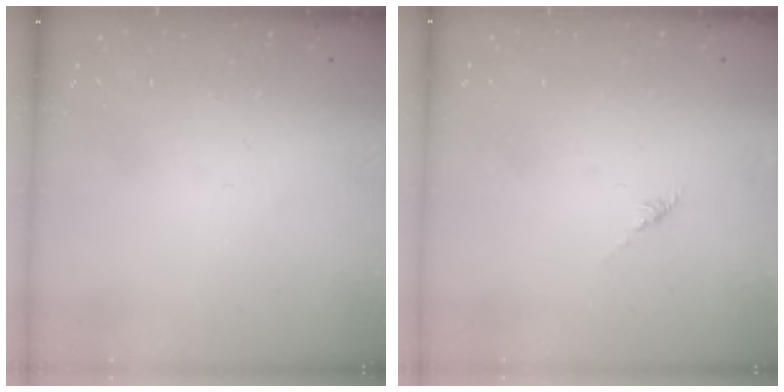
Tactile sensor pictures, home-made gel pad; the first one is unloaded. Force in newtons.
{"total": 0.0}